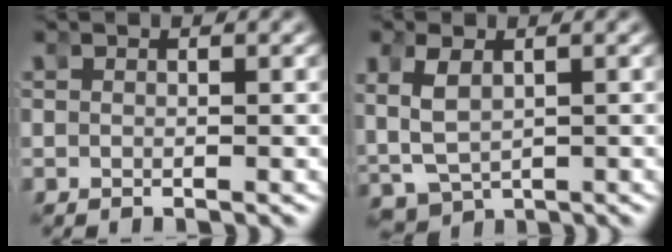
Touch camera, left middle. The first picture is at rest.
{"total": 7.0, "force": [-1.2, 5.8, 3.6], "torque": [-0.106, -0.034, -0.007]}